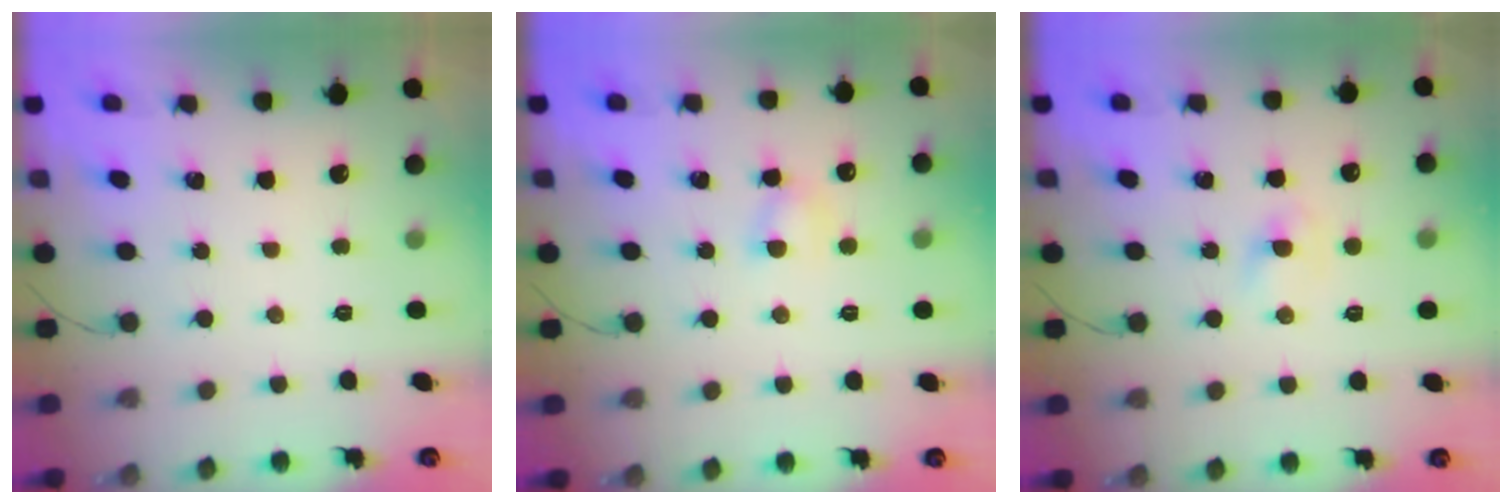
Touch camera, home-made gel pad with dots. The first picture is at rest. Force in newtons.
{"total": 4.4, "press": 4.2, "slide": 1.1}
{"total": 1.9, "press": 1.8, "slide": 0.8}